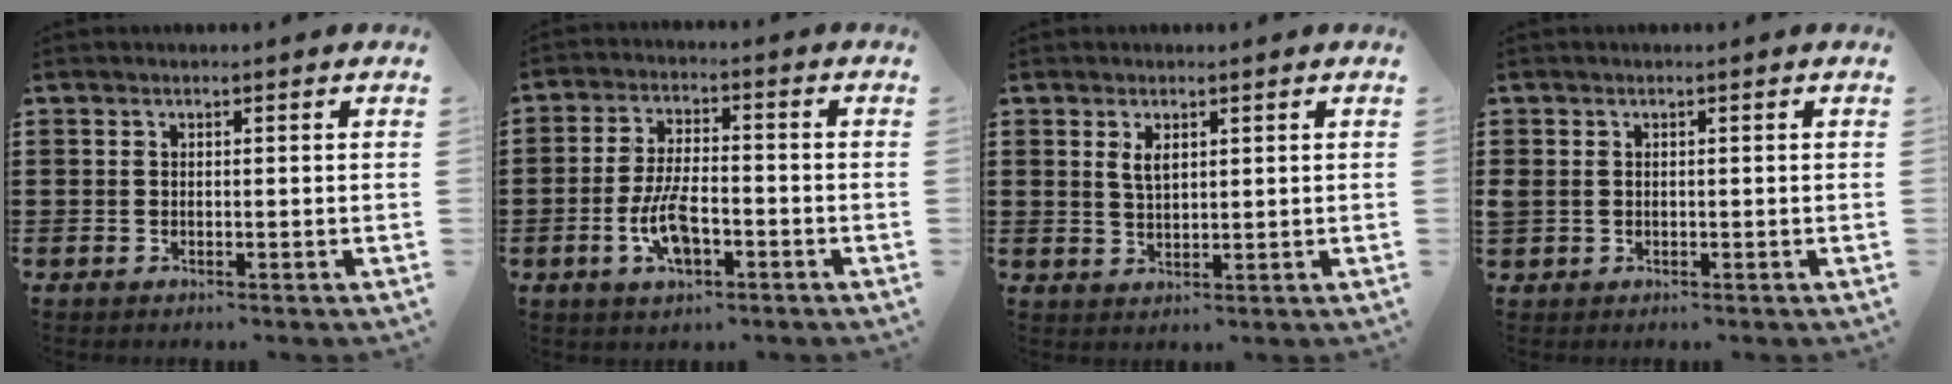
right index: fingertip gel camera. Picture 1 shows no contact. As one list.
[{"total": 7.5, "force": [-2.6, 3.1, 6.3], "torque": [-0.144, -0.008, -0.052]}, {"total": 2.3, "force": [1.2, 1.0, 1.7], "torque": [-0.035, 0.003, 0.021]}, {"total": 0.8, "force": [0.0, 0.7, 0.3], "torque": [-0.009, 0.005, 0.000]}]